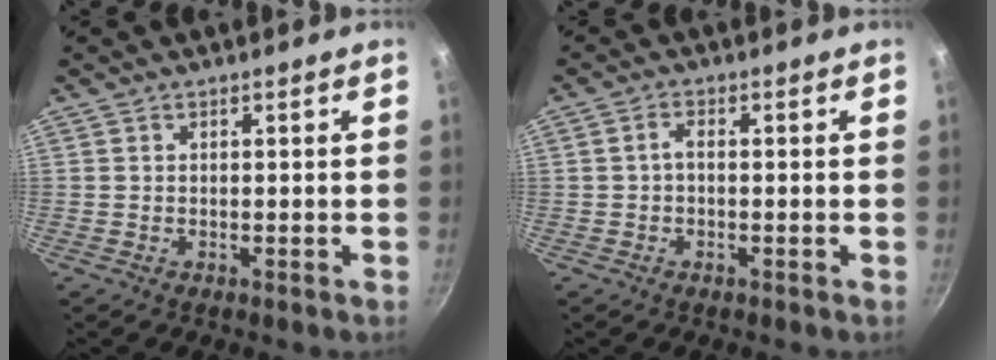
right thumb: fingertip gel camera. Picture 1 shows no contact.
{"total": 2.0, "force": [-0.3, 1.0, 1.7], "torque": [-0.038, 0.011, -0.008]}